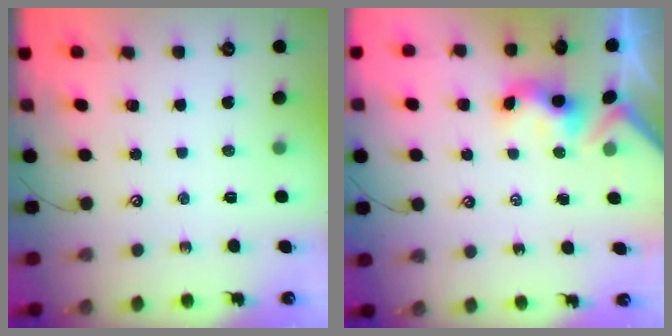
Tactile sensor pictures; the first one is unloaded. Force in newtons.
{"total": 4.0, "press": 4.0, "slide": 0.2}